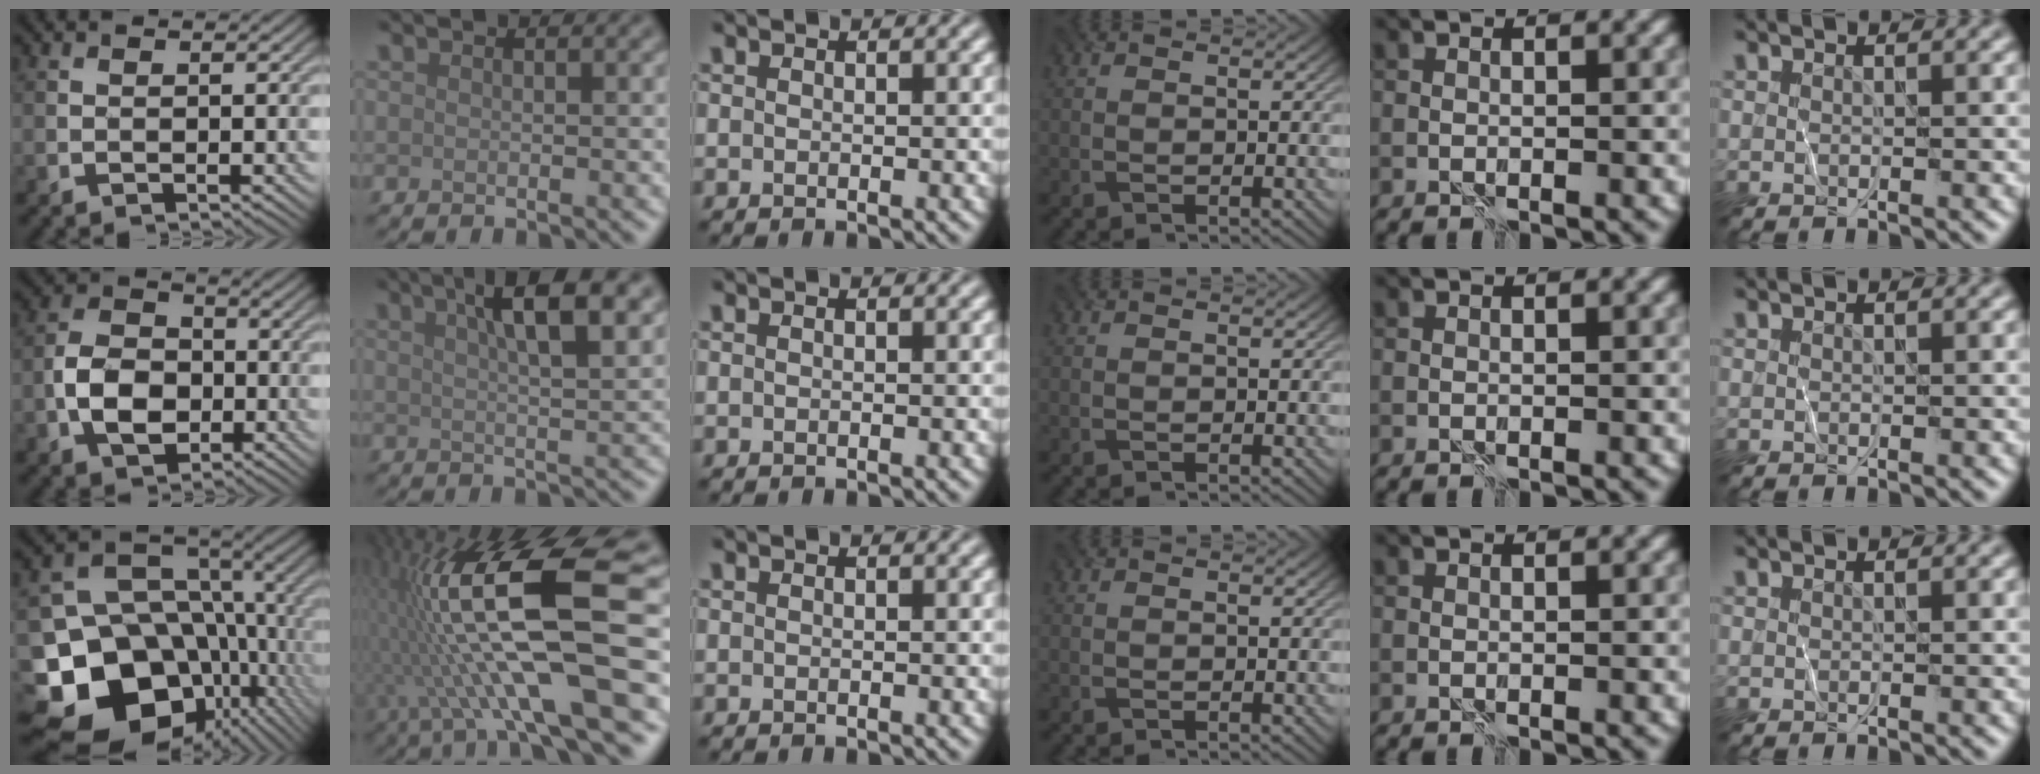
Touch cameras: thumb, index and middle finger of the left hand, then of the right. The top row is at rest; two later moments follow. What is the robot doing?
{"motion": "wrap", "object": "plastic wrap"}